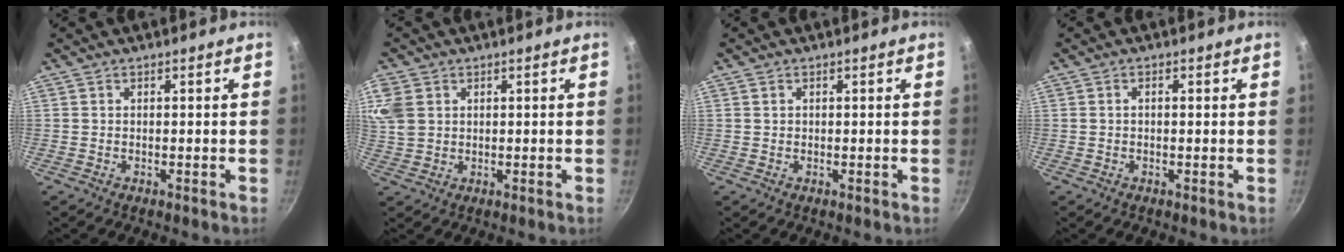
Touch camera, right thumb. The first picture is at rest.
{"total": 9.0, "force": [3.0, 7.0, 4.8], "torque": [-0.107, 0.007, 0.065]}
{"total": 0.9, "force": [0.4, 0.7, 0.4], "torque": [-0.005, 0.003, 0.006]}
{"total": 0.9, "force": [0.2, 0.3, 0.8], "torque": [-0.016, 0.003, 0.003]}